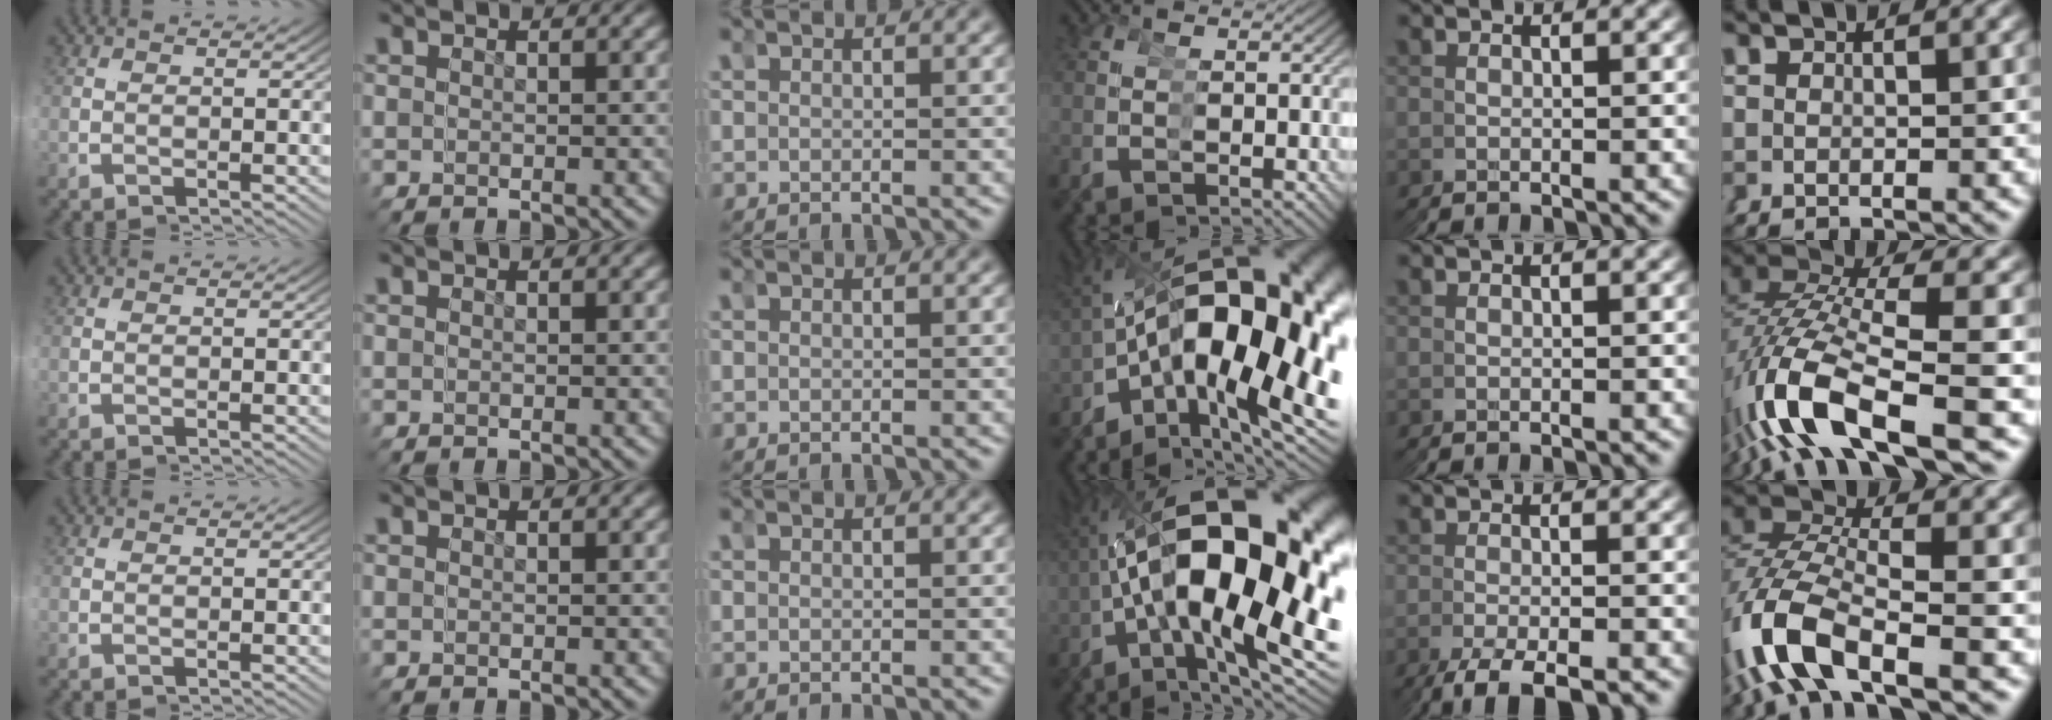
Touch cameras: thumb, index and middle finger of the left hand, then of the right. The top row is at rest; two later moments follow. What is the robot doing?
{"motion": "grasp_and_lifting", "object": "tape"}